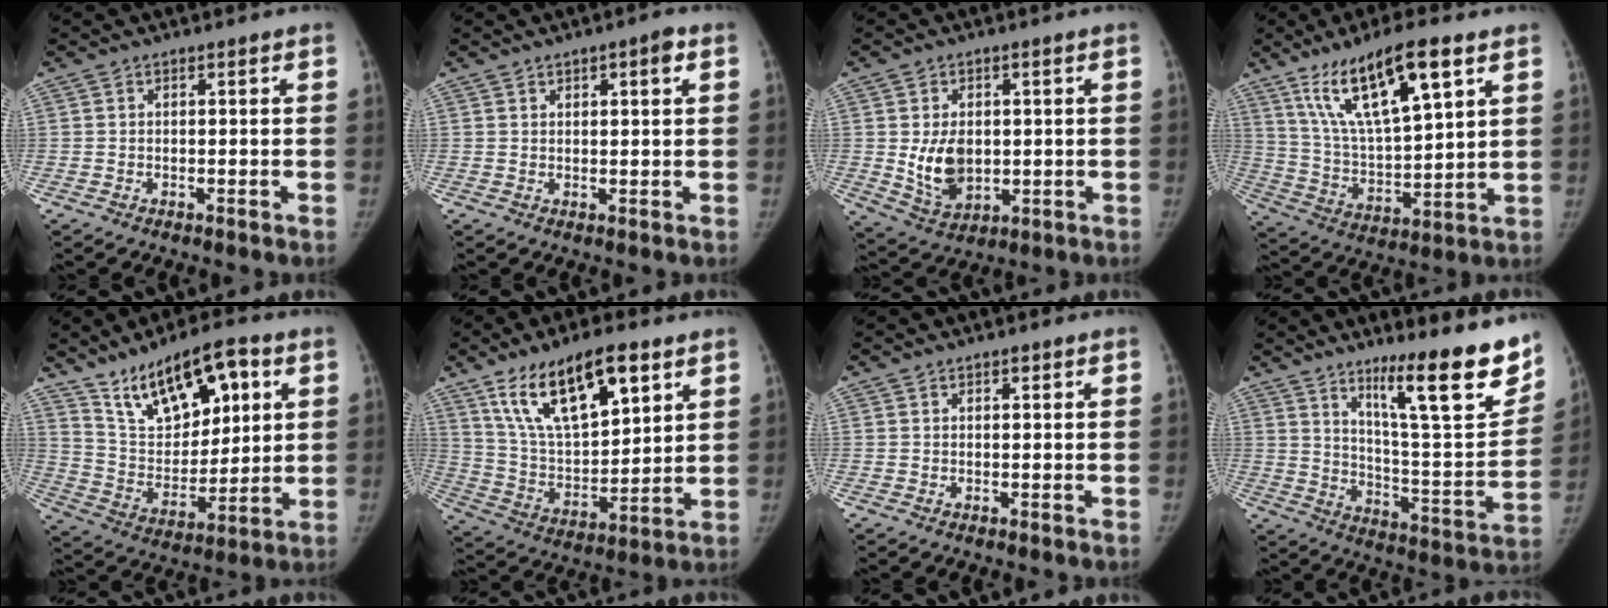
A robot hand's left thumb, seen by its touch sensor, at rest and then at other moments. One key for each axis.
{"total": 3.2, "fx": 1.6, "fy": 1.2, "fz": 2.5, "tx": -0.027, "ty": -0.004, "tz": 0.021}
{"total": 8.8, "fx": 0.2, "fy": 6.2, "fz": 6.3, "tx": -0.084, "ty": -0.015, "tz": 0.020}
{"total": 18.4, "fx": 10.2, "fy": 5.1, "fz": 14.4, "tx": -0.239, "ty": -0.037, "tz": 0.194}
{"total": 18.0, "fx": 9.7, "fy": 8.5, "fz": 12.6, "tx": -0.159, "ty": -0.041, "tz": 0.180}
{"total": 19.9, "fx": 11.0, "fy": 8.5, "fz": 14.2, "tx": -0.206, "ty": -0.042, "tz": 0.207}
{"total": 1.0, "fx": 0.6, "fy": 0.5, "fz": 0.6, "tx": -0.004, "ty": -0.002, "tz": 0.008}
{"total": 21.7, "fx": 13.9, "fy": 3.6, "fz": 16.3, "tx": -0.200, "ty": -0.082, "tz": 0.223}